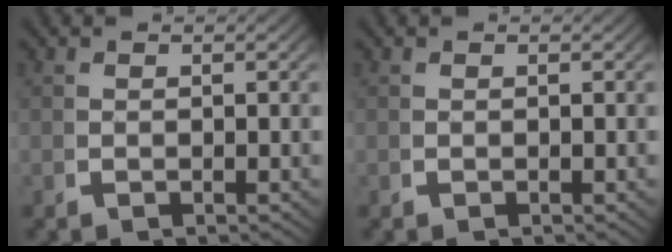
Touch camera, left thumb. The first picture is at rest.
{"total": 0.0}